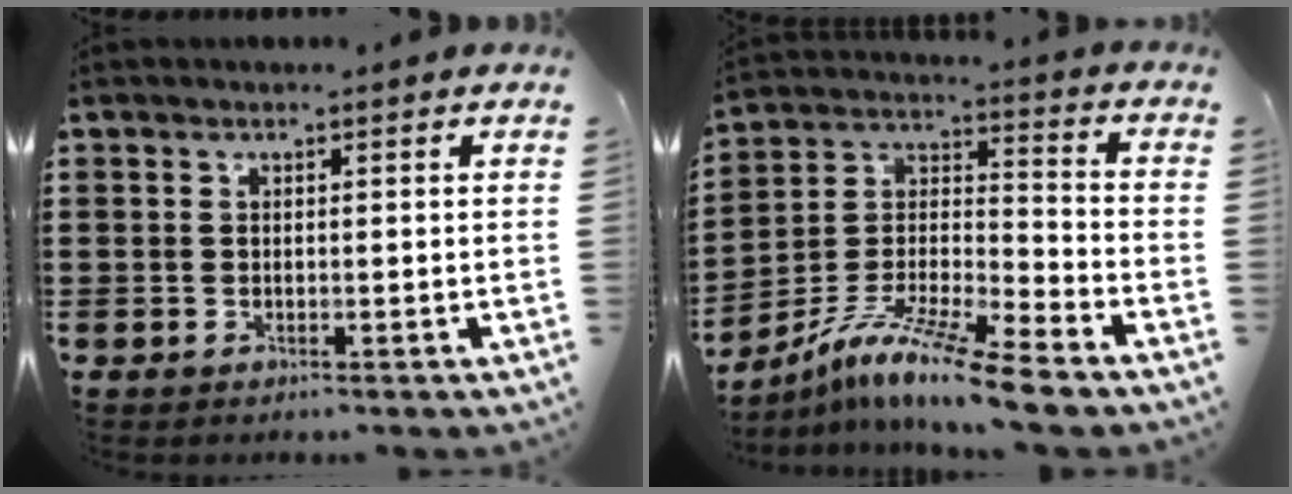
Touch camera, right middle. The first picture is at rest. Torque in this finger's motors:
{"motor_torque": [2.14, 0.00, 0.71, 0.21]}